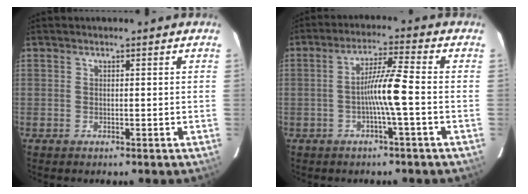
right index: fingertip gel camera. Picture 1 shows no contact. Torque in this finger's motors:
{"motor_torque": [0.66, -0.12, 0.53, 0.15]}